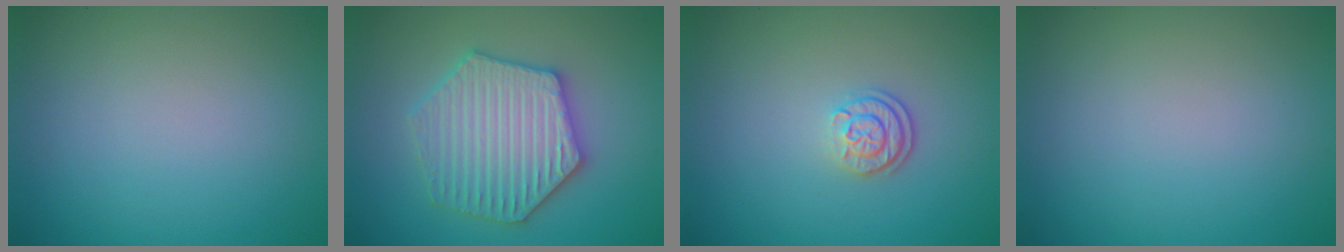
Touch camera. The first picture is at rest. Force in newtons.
{"total": 6.3, "press": 6.3, "slide": 1.0}
{"total": 2.4, "press": 1.9, "slide": 1.5}
{"total": 0.0}